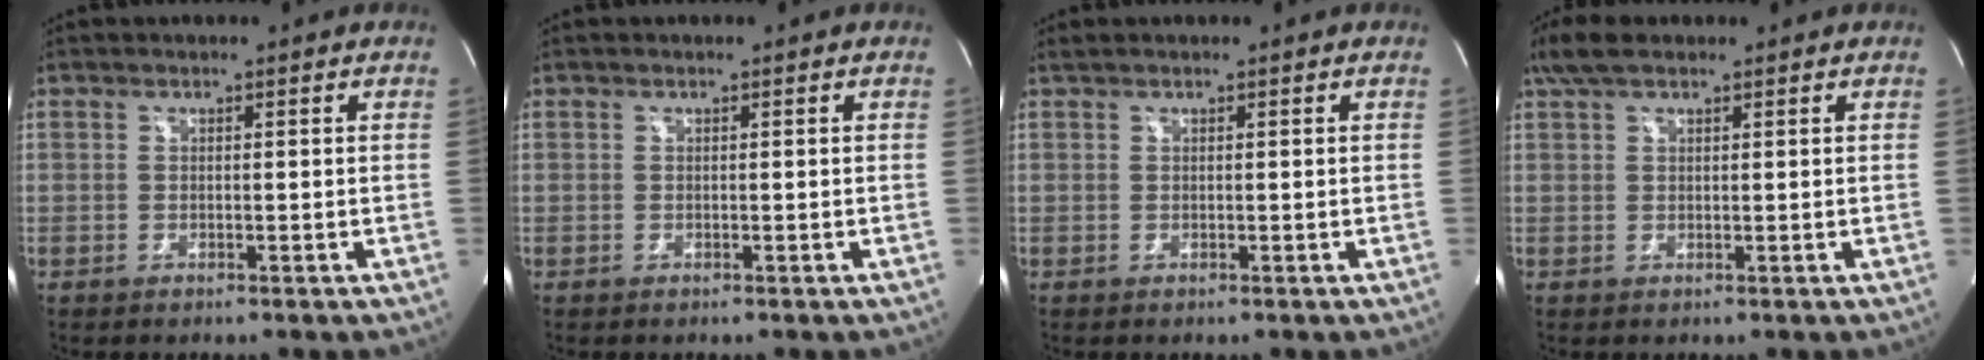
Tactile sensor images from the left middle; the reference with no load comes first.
{"total": 0.0}
{"total": 0.5, "force": [0.5, 0.0, 0.2], "torque": [-0.015, 0.013, 0.016]}
{"total": 4.4, "force": [3.2, 1.6, 2.6], "torque": [-0.067, 0.026, 0.065]}